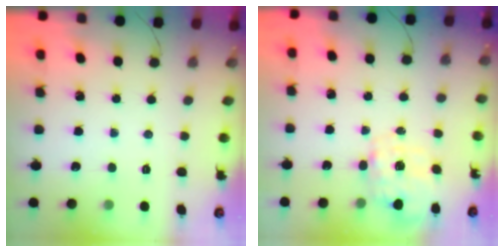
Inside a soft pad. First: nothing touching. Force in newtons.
{"total": 2.9, "press": 2.7, "slide": 0.9}